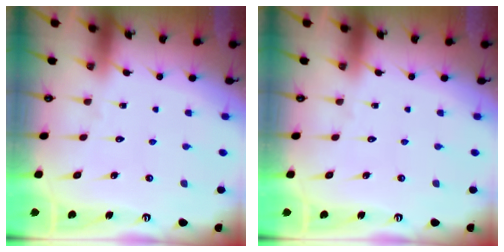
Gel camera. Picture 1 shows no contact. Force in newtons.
{"total": 0.0}